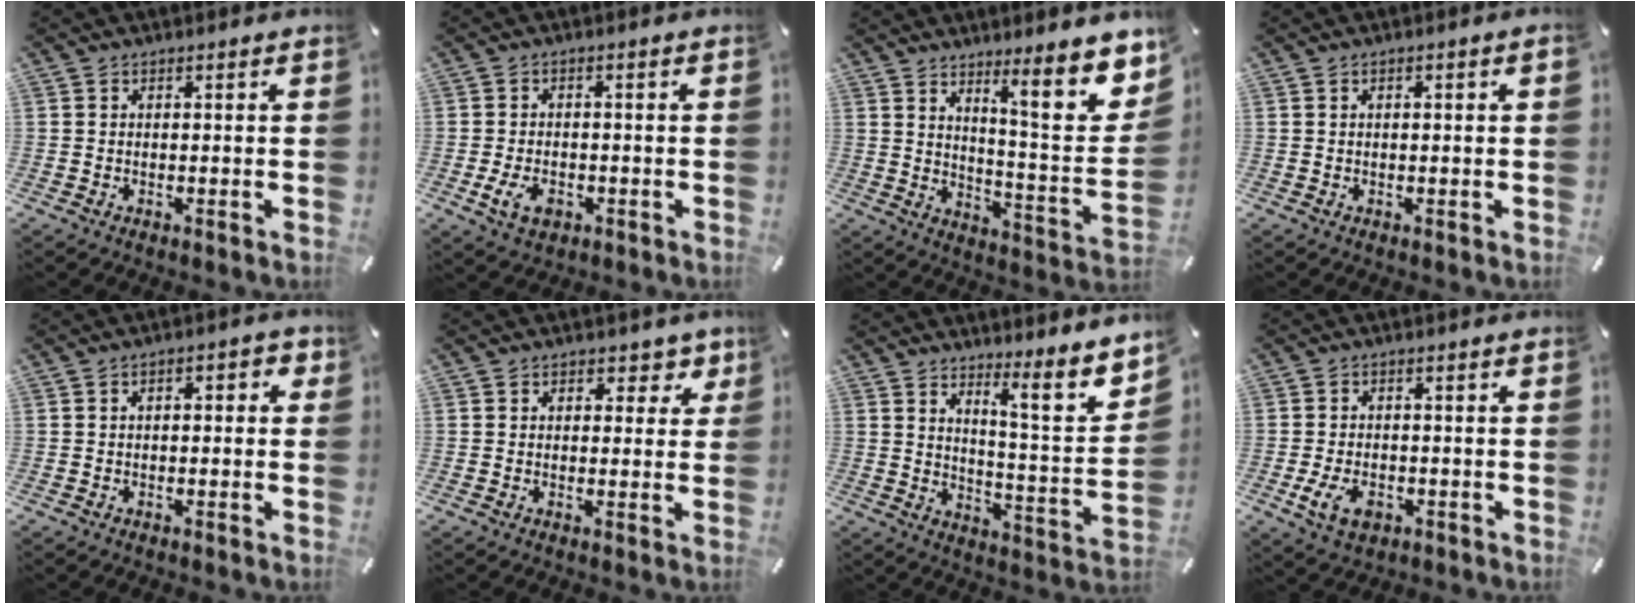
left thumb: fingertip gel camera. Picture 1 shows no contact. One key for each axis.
{"total": 5.0, "fx": -1.7, "fy": 3.3, "fz": 3.4, "tx": -0.076, "ty": 0.003, "tz": -0.033}
{"total": 14.0, "fx": 10.1, "fy": 2.9, "fz": 9.2, "tx": -0.117, "ty": -0.095, "tz": 0.161}
{"total": 1.2, "fx": 0.1, "fy": 0.1, "fz": 1.2, "tx": -0.020, "ty": -0.003, "tz": 0.001}
{"total": 3.4, "fx": -0.2, "fy": 1.8, "fz": 2.9, "tx": -0.036, "ty": 0.005, "tz": -0.009}
{"total": 4.5, "fx": 2.4, "fy": 3.2, "fz": 2.1, "tx": -0.002, "ty": -0.011, "tz": 0.031}
{"total": 9.8, "fx": 7.9, "fy": 1.5, "fz": 5.6, "tx": -0.070, "ty": -0.089, "tz": 0.127}
{"total": 6.0, "fx": -2.1, "fy": 4.0, "fz": 3.9, "tx": -0.095, "ty": 0.002, "tz": -0.040}